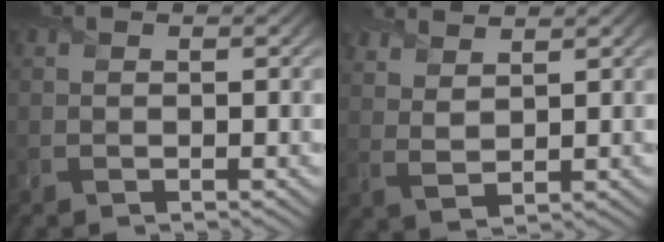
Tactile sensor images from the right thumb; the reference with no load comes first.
{"total": 4.7, "force": [4.0, 1.1, 2.2], "torque": [-0.046, 0.000, 0.070]}